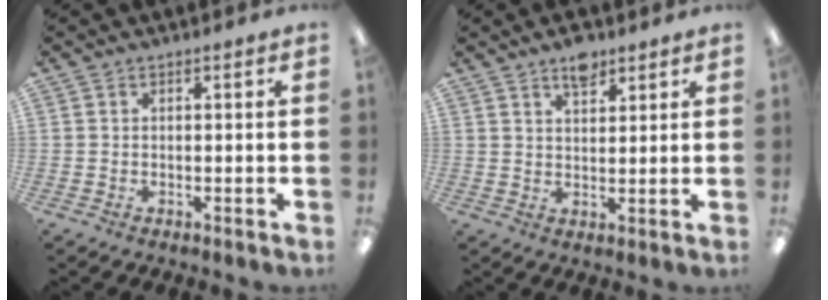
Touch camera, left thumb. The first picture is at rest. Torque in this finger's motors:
{"motor_torque": [-0.20, 0.22, -0.01, 0.03, 0.03]}